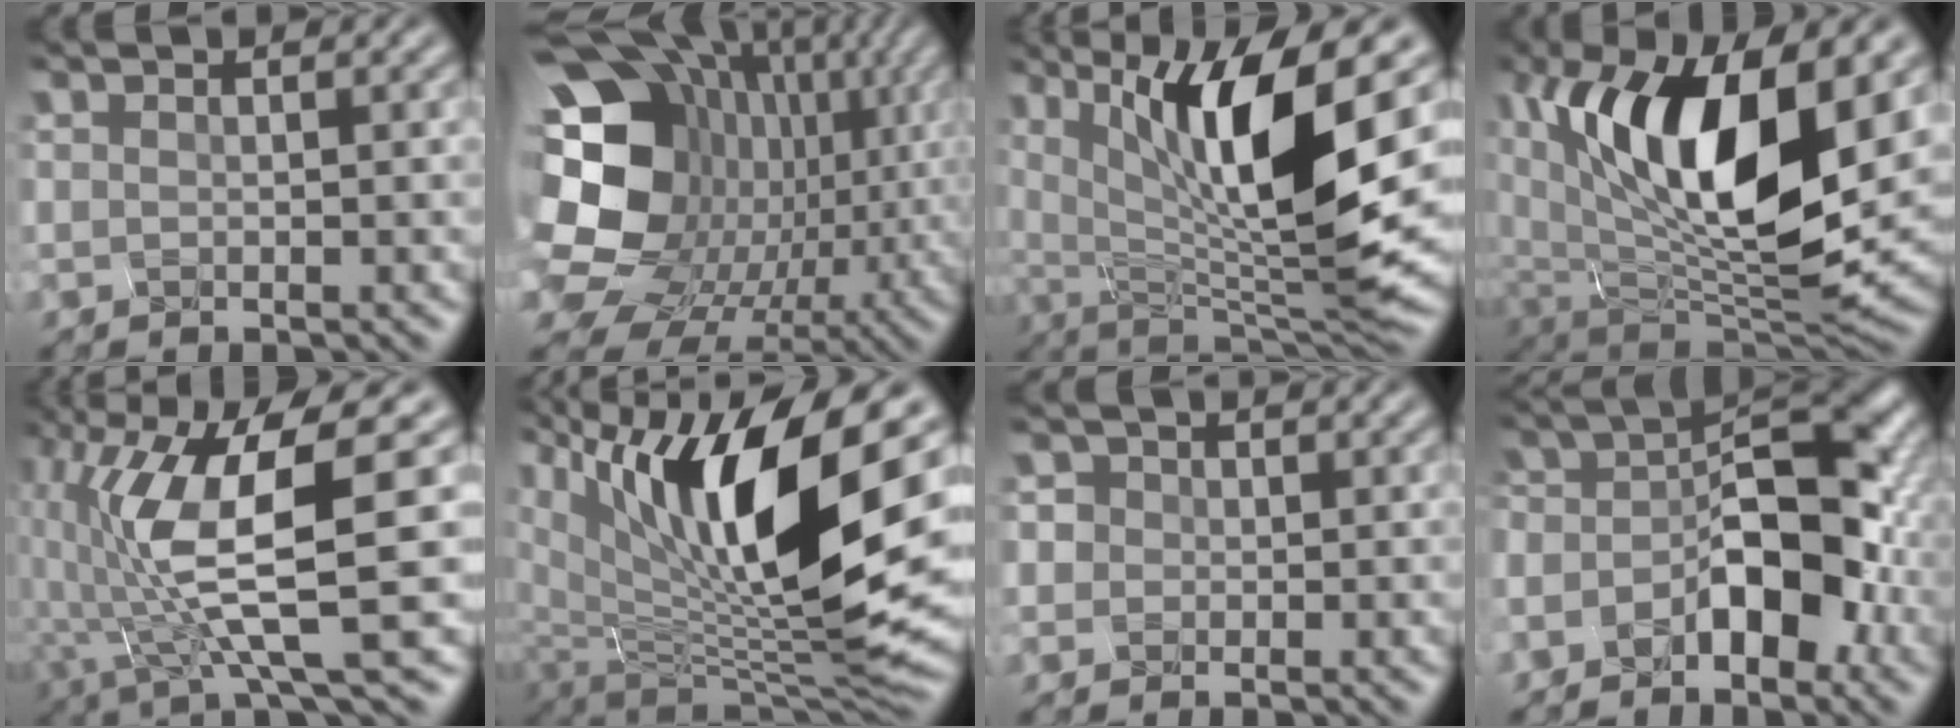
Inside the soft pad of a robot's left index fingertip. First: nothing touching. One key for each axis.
{"total": 19.4, "fx": 1.6, "fy": 16.7, "fz": 9.7, "tx": -0.234, "ty": 0.004, "tz": 0.043}
{"total": 10.8, "fx": 1.6, "fy": 2.2, "fz": 10.5, "tx": -0.192, "ty": -0.009, "tz": 0.055}
{"total": 12.4, "fx": 3.7, "fy": 5.0, "fz": 10.7, "tx": -0.187, "ty": -0.012, "tz": 0.086}
{"total": 8.4, "fx": -0.6, "fy": 1.7, "fz": 8.2, "tx": -0.177, "ty": -0.011, "tz": 0.013}
{"total": 14.4, "fx": 5.1, "fy": 6.3, "fz": 11.9, "tx": -0.230, "ty": -0.005, "tz": 0.109}
{"total": 1.4, "fx": -0.6, "fy": 0.6, "fz": -1.2, "tx": 0.004, "ty": 0.002, "tz": 0.007}
{"total": 6.3, "fx": -3.7, "fy": 3.0, "fz": 4.1, "tx": -0.067, "ty": 0.018, "tz": -0.056}